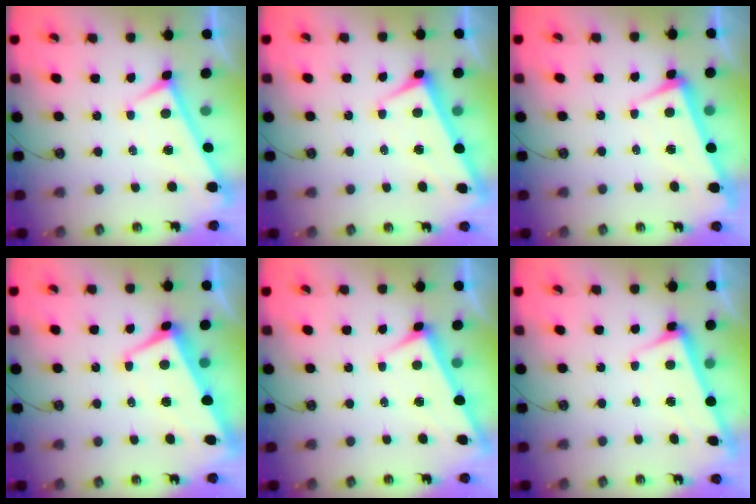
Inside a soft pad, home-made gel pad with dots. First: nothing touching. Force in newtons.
{"total": 1.0, "press": 0.7, "slide": 0.8}
{"total": 1.4, "press": 1.1, "slide": 0.8}
{"total": 1.7, "press": 1.1, "slide": 1.3}
{"total": 3.1, "press": 3.1, "slide": 0.0}
{"total": 2.5, "press": 2.4, "slide": 0.6}